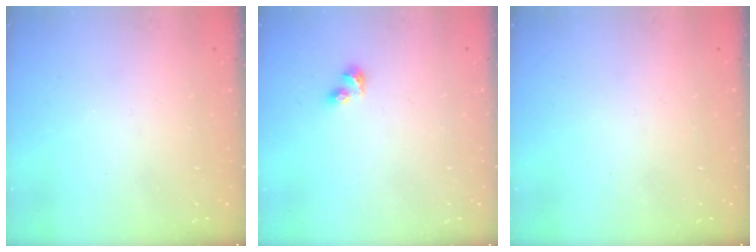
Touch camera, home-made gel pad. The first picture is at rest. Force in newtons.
{"total": 3.4, "press": 3.3, "slide": 1.0}
{"total": 0.0}